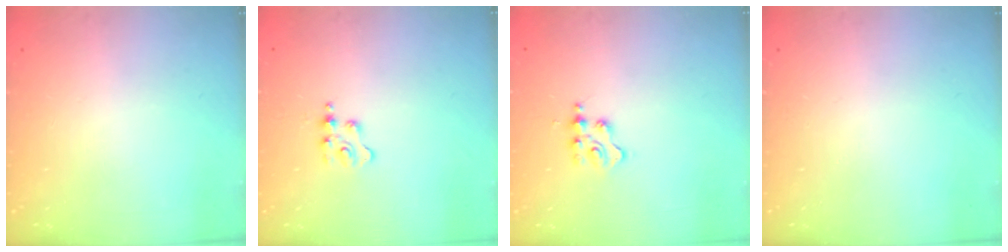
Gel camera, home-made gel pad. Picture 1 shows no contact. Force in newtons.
{"total": 3.0, "press": 3.0, "slide": 0.5}
{"total": 2.3, "press": 2.2, "slide": 0.5}
{"total": 0.0}